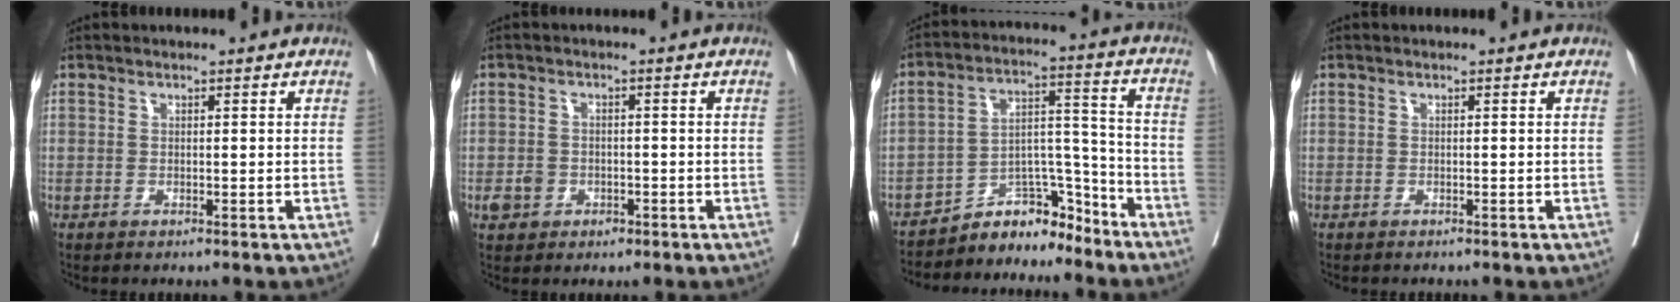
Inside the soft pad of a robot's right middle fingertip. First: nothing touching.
{"total": 3.2, "force": [-1.3, 2.6, 1.2], "torque": [-0.019, 0.009, -0.010]}
{"total": 8.6, "force": [-8.2, 2.4, 0.7], "torque": [0.001, 0.056, -0.142]}
{"total": 0.8, "force": [-0.8, 0.2, 0.2], "torque": [-0.006, -0.001, -0.014]}